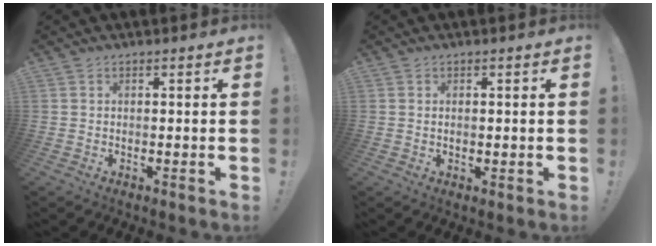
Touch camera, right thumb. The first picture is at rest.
{"total": 1.0, "force": [0.2, 0.7, 0.7], "torque": [-0.011, 0.002, 0.002]}